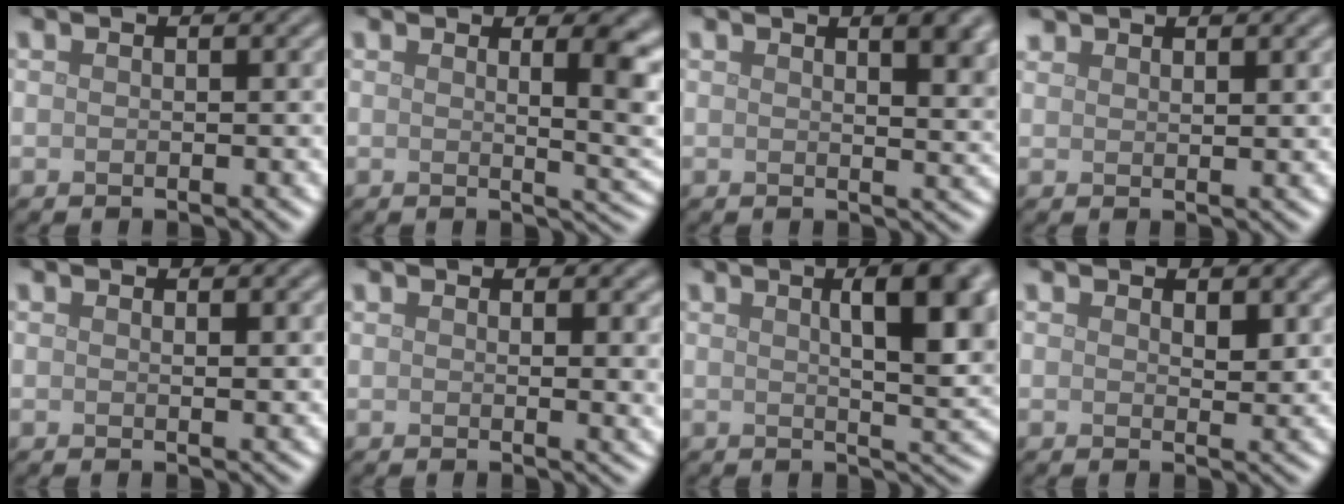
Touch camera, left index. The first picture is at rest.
{"total": 6.2, "force": [1.5, 2.2, 5.6], "torque": [-0.049, -0.001, 0.023]}
{"total": 4.8, "force": [2.0, 1.8, 3.9], "torque": [-0.032, 0.004, 0.025]}
{"total": 1.5, "force": [1.4, 0.2, 0.3], "torque": [-0.006, 0.004, 0.028]}
{"total": 0.8, "force": [0.6, 0.2, 0.6], "torque": [-0.006, -0.001, 0.009]}
{"total": 2.7, "force": [1.3, 1.0, 2.2], "torque": [-0.020, -0.001, 0.021]}
{"total": 8.9, "force": [2.4, 2.7, 8.2], "torque": [-0.089, 0.012, 0.033]}
{"total": 1.6, "force": [1.0, 0.8, 0.9], "torque": [-0.014, -0.005, 0.018]}